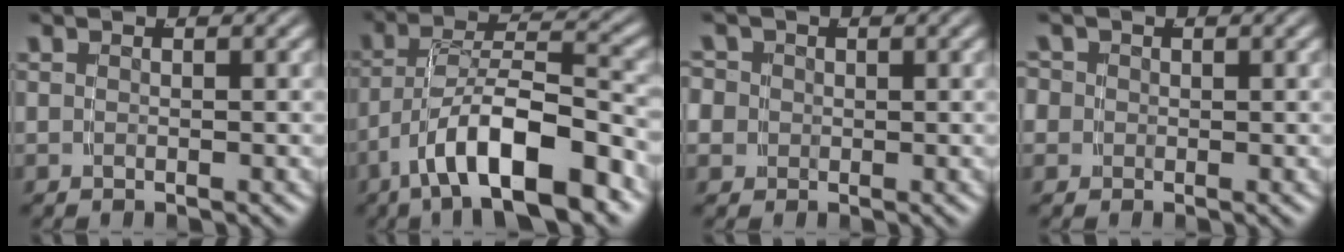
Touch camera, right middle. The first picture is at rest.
{"total": 7.7, "force": [-3.7, 2.7, 6.2], "torque": [-0.096, -0.006, -0.054]}
{"total": 4.2, "force": [-0.1, 4.0, 1.3], "torque": [-0.041, -0.010, -0.006]}
{"total": 2.9, "force": [-0.1, 2.8, 0.7], "torque": [-0.020, -0.003, -0.010]}